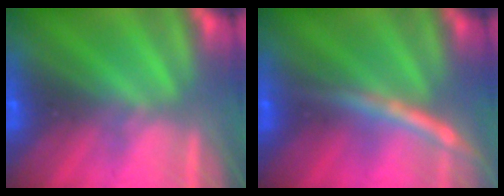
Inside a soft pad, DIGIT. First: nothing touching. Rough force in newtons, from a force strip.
{"total": 2.8}